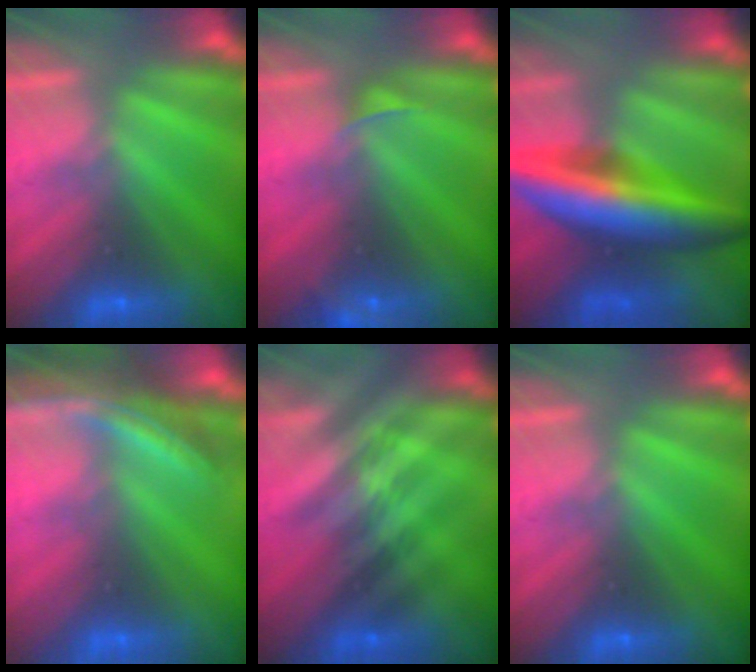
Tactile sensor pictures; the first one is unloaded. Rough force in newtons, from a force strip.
{"total": 2.5}
{"total": 9.6}
{"total": 3.7}
{"total": 2.4}
{"total": 0.0}